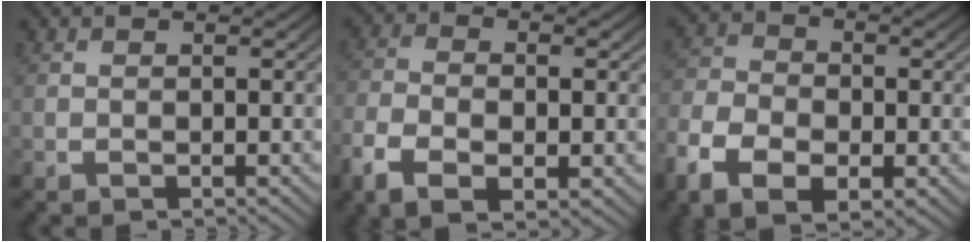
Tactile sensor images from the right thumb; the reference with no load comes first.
{"total": 4.6, "force": [-1.5, 2.6, 3.5], "torque": [-0.081, -0.011, -0.021]}
{"total": 6.4, "force": [-1.8, 4.6, 4.1], "torque": [-0.092, -0.018, -0.025]}